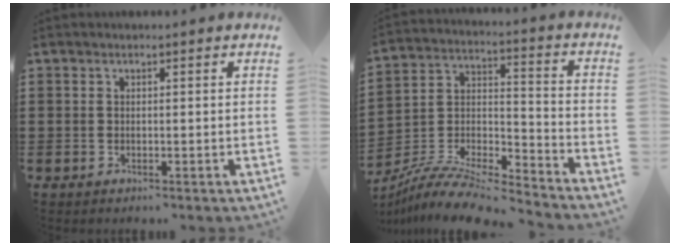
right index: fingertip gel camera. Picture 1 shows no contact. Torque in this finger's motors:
{"motor_torque": [-1.08, 1.07, -0.23, -0.11]}